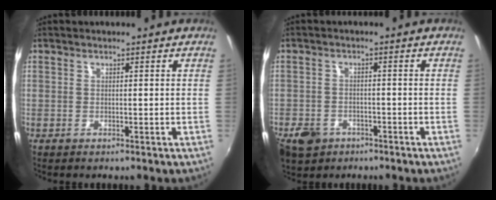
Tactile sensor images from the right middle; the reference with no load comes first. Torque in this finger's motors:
{"motor_torque": [0.90, -0.93, 0.19, 0.10]}